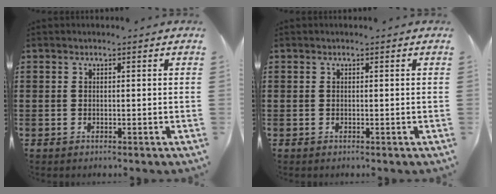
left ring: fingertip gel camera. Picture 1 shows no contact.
{"total": 0.0}